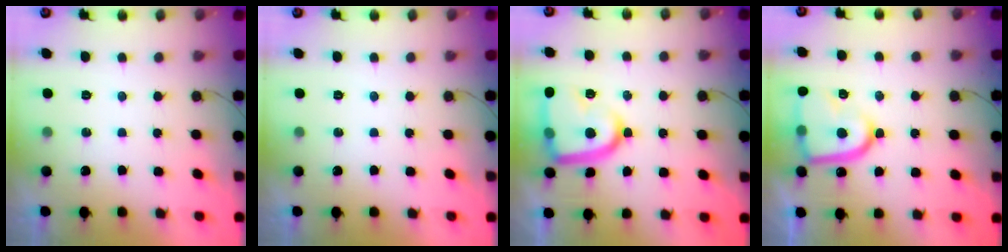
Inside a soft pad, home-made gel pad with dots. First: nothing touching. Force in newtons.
{"total": 0.0}
{"total": 17.2, "press": 17.1, "slide": 1.5}
{"total": 16.0, "press": 16.0, "slide": 1.1}